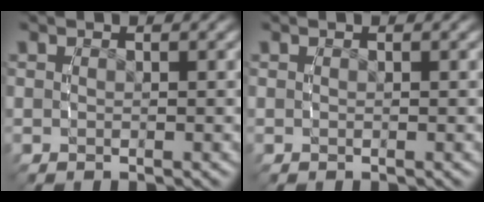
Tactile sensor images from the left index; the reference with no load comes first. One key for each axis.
{"total": 0.0}